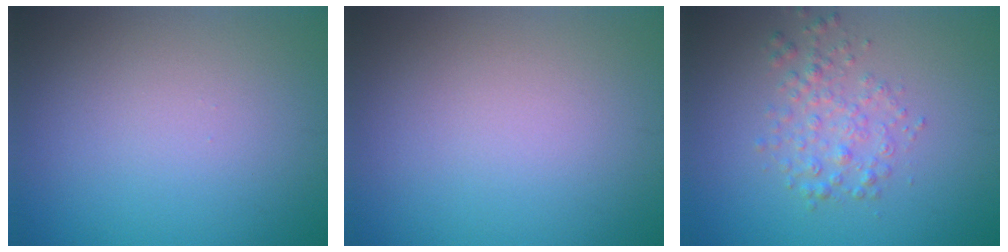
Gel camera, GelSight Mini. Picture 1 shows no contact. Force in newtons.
{"total": 0.0}
{"total": 2.4, "press": 2.4, "slide": 0.1}